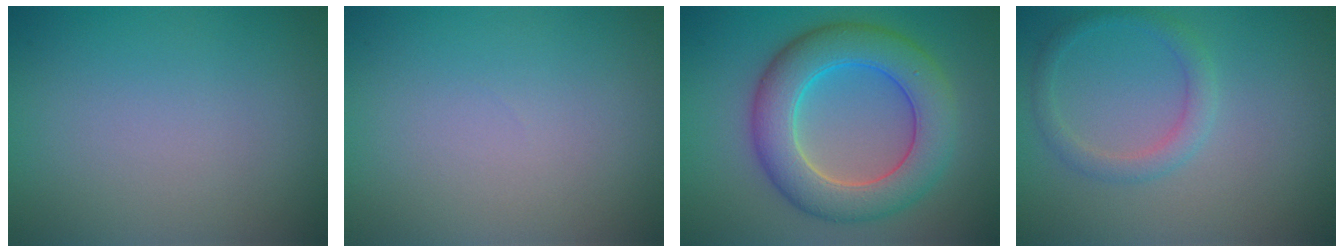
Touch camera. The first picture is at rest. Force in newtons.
{"total": 0.0}
{"total": 7.9, "press": 7.8, "slide": 0.4}
{"total": 2.0, "press": 2.0, "slide": 0.1}